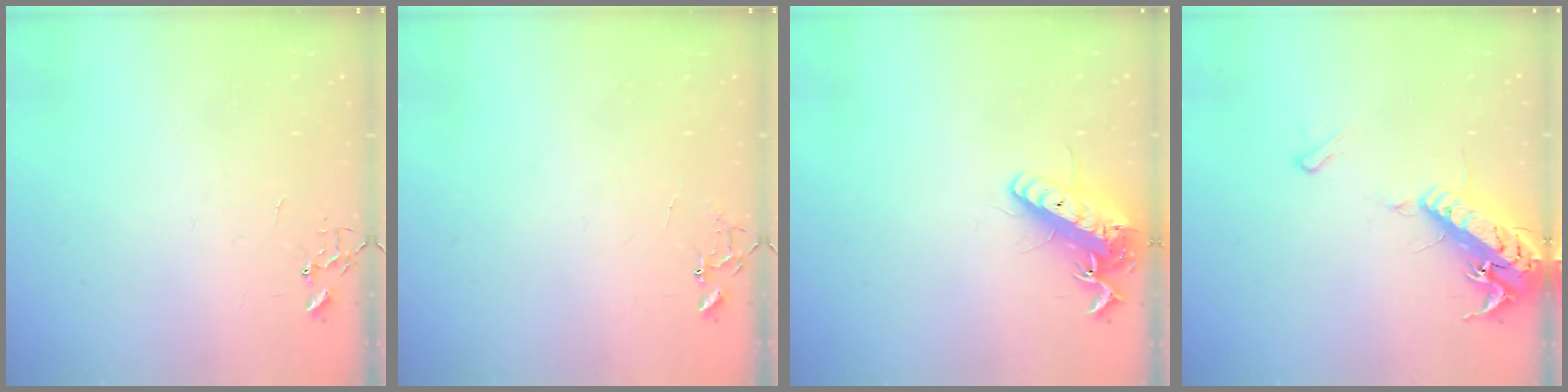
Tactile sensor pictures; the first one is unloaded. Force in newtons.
{"total": 7.5, "press": 7.5, "slide": 0.7}
{"total": 15.2, "press": 14.9, "slide": 2.9}
{"total": 16.1, "press": 15.8, "slide": 3.4}